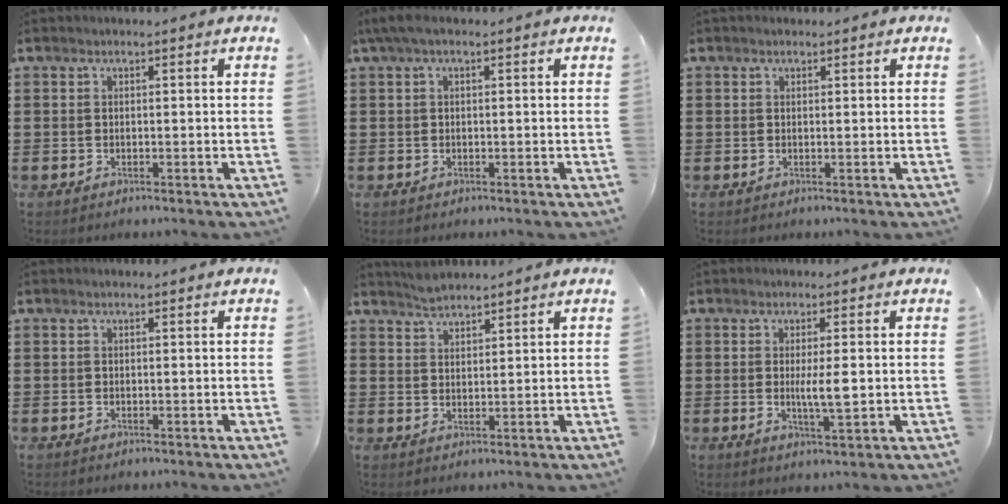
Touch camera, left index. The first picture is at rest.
{"total": 1.6, "force": [-0.1, 0.4, 1.6], "torque": [-0.036, -0.001, -0.004]}
{"total": 0.6, "force": [0.4, 0.4, 0.1], "torque": [-0.003, 0.003, 0.007]}
{"total": 0.0}
{"total": 2.5, "force": [2.4, 0.3, 0.3], "torque": [-0.012, 0.000, 0.048]}
{"total": 4.3, "force": [0.0, 0.7, 4.3], "torque": [-0.069, -0.007, -0.003]}